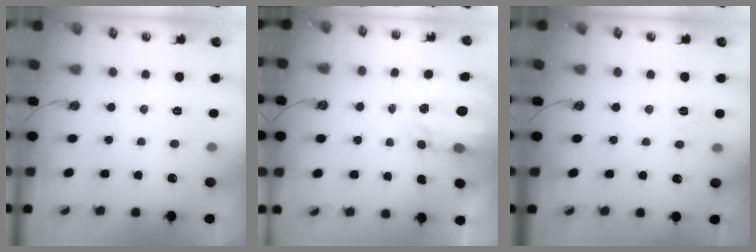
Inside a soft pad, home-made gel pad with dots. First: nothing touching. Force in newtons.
{"total": 3.4, "press": 3.4, "slide": 0.4}
{"total": 5.1, "press": 5.0, "slide": 0.6}